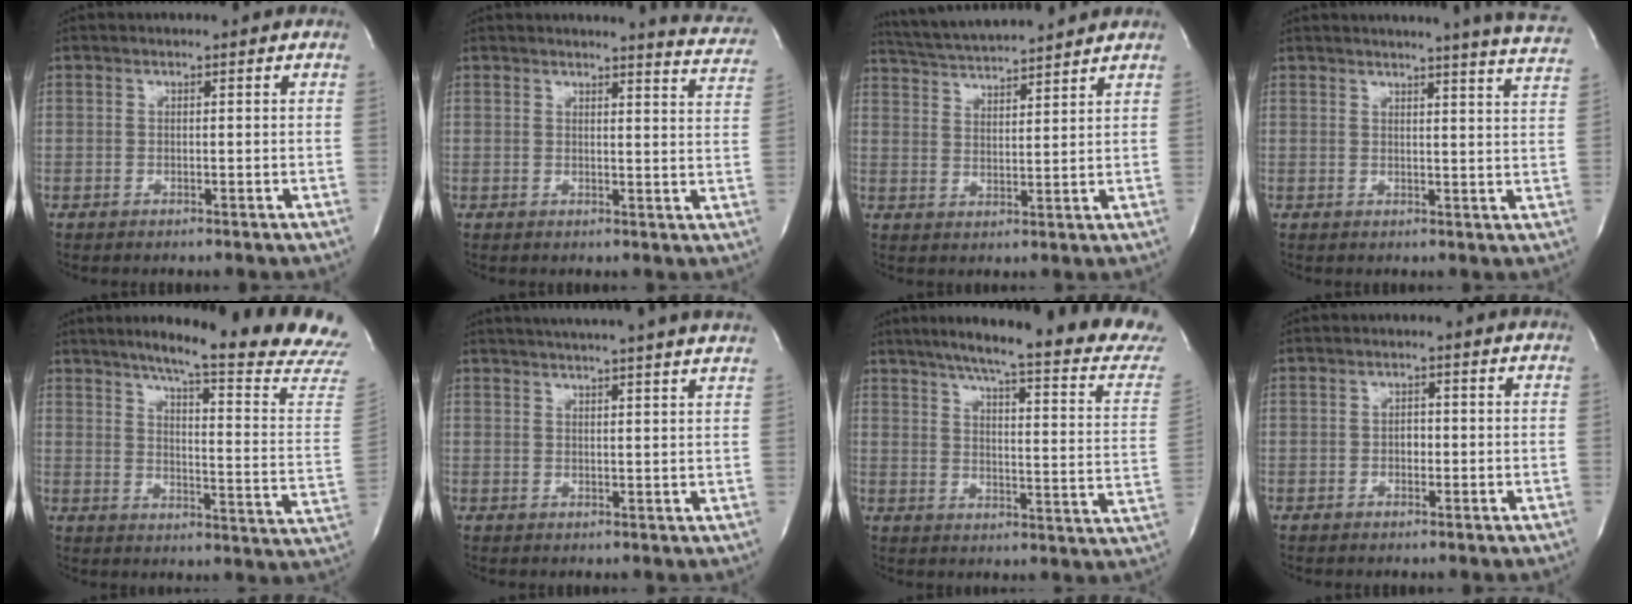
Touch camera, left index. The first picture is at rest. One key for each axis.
{"total": 8.6, "fx": 8.6, "fy": 0.0, "fz": 1.0, "tx": -0.003, "ty": -0.071, "tz": 0.068}
{"total": 11.4, "fx": 10.7, "fy": 0.0, "fz": 4.0, "tx": -0.081, "ty": 0.021, "tz": 0.174}
{"total": 13.6, "fx": 12.7, "fy": -1.3, "fz": 4.6, "tx": -0.066, "ty": -0.079, "tz": 0.127}
{"total": 23.0, "fx": 19.7, "fy": -0.7, "fz": 11.9, "tx": -0.170, "ty": -0.092, "tz": 0.239}
{"total": 16.9, "fx": 15.1, "fy": -0.6, "fz": 7.5, "tx": -0.126, "ty": 0.002, "tz": 0.187}
{"total": 25.7, "fx": 22.0, "fy": 0.9, "fz": 13.4, "tx": -0.194, "ty": -0.065, "tz": 0.266}
{"total": 1.2, "fx": -0.3, "fy": 0.9, "fz": 0.9, "tx": -0.013, "ty": 0.002, "tz": -0.005}